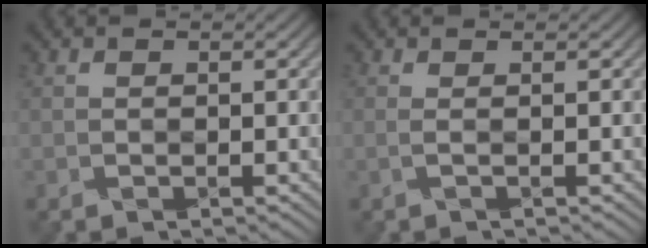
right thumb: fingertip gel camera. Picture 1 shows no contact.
{"total": 0.7, "force": [0.0, 0.0, 0.7], "torque": [-0.016, 0.004, -0.006]}